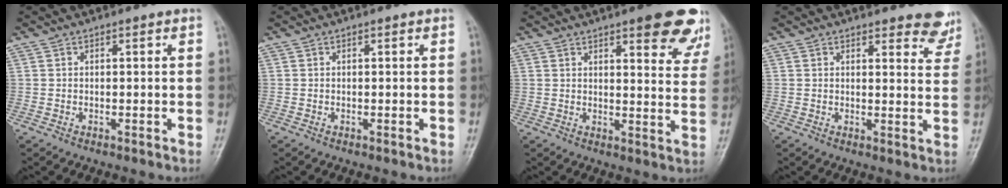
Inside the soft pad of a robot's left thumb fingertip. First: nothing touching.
{"total": 0.0}
{"total": 13.1, "force": [8.4, 3.9, 9.4], "torque": [-0.073, -0.039, 0.094]}
{"total": 6.6, "force": [5.9, 2.2, 2.0], "torque": [0.017, -0.036, 0.053]}